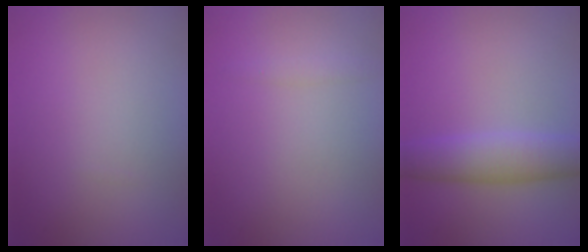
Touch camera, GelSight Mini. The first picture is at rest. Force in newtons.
{"total": 0.8, "press": 0.8, "slide": 0.0}
{"total": 4.8, "press": 4.8, "slide": 0.1}